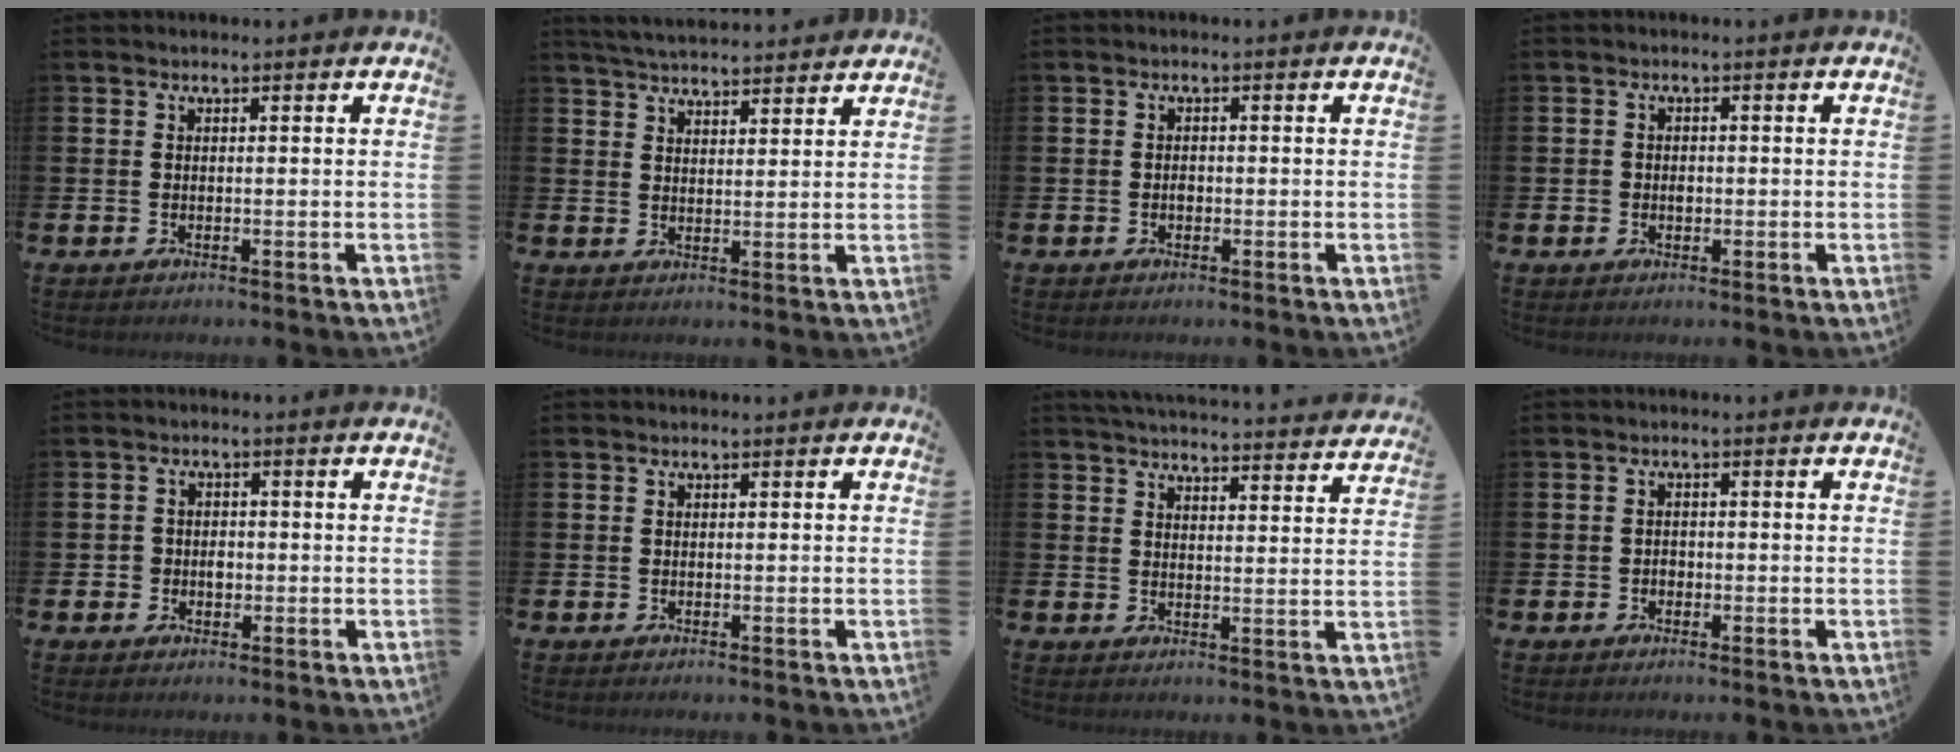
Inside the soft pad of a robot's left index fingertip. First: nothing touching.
{"total": 4.4, "force": [4.4, 0.3, 0.5], "torque": [-0.017, -0.023, 0.080]}
{"total": 0.9, "force": [-0.2, 0.7, 0.6], "torque": [-0.005, 0.000, -0.006]}
{"total": 1.2, "force": [-0.1, 1.1, 0.5], "torque": [0.002, 0.001, -0.006]}
{"total": 2.0, "force": [-0.4, 1.9, 0.6], "torque": [-0.002, 0.001, -0.016]}
{"total": 0.0}
{"total": 4.8, "force": [4.8, 0.0, 0.3], "torque": [-0.012, -0.035, 0.083]}
{"total": 1.0, "force": [-0.4, 0.9, 0.4], "torque": [-0.002, 0.001, -0.010]}